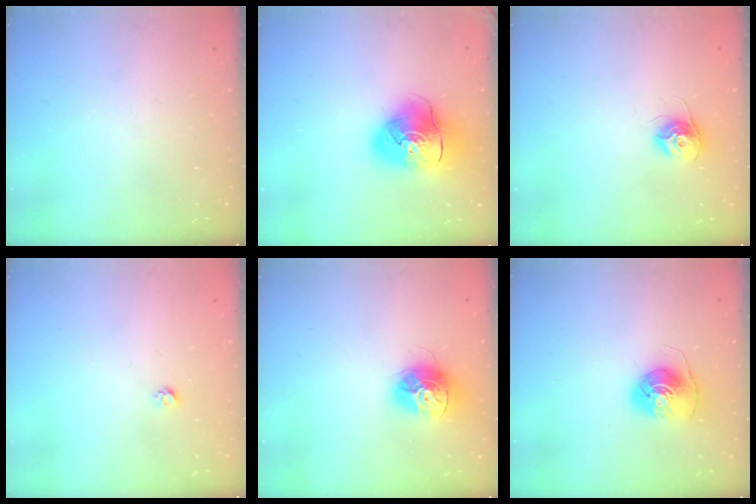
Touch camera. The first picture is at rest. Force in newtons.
{"total": 15.6, "press": 15.5, "slide": 2.4}
{"total": 10.3, "press": 10.3, "slide": 0.5}
{"total": 3.6, "press": 3.6, "slide": 0.3}
{"total": 13.7, "press": 13.7, "slide": 1.0}
{"total": 8.3, "press": 8.3, "slide": 0.4}